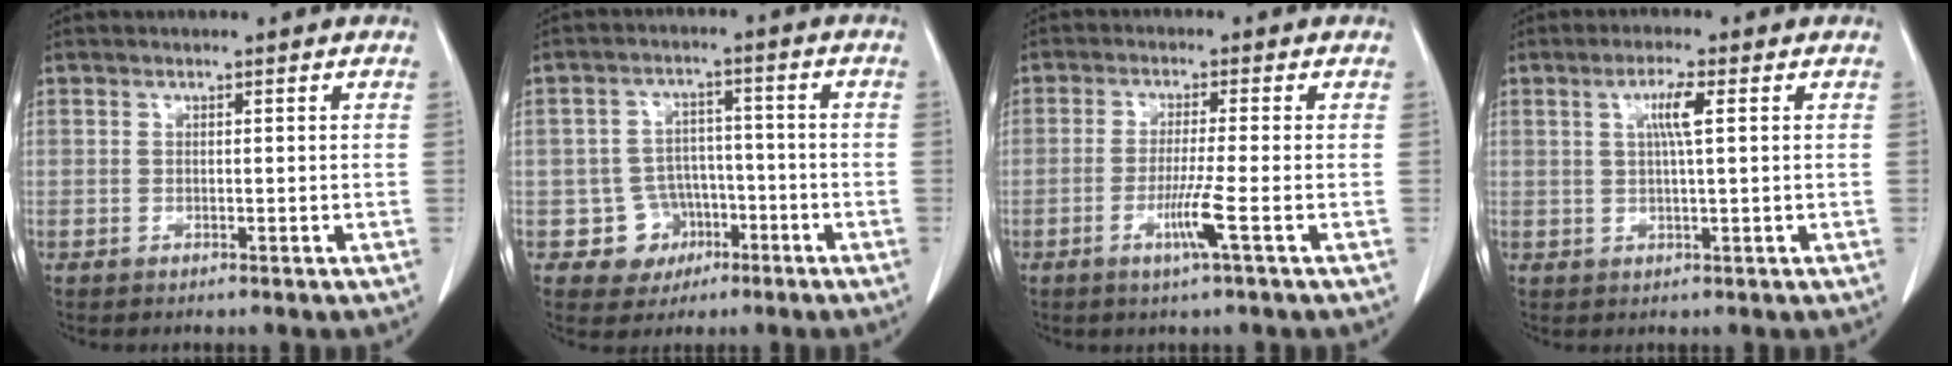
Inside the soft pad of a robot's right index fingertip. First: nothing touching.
{"total": 6.0, "force": [-2.4, 5.5, 0.5], "torque": [0.001, 0.014, -0.029]}
{"total": 4.8, "force": [-1.8, -1.0, 4.3], "torque": [-0.088, -0.013, -0.039]}
{"total": 3.9, "force": [1.0, -0.1, 3.8], "torque": [-0.070, 0.001, 0.017]}